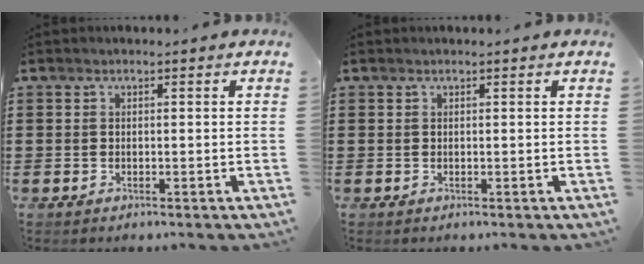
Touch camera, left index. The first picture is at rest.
{"total": 0.0}